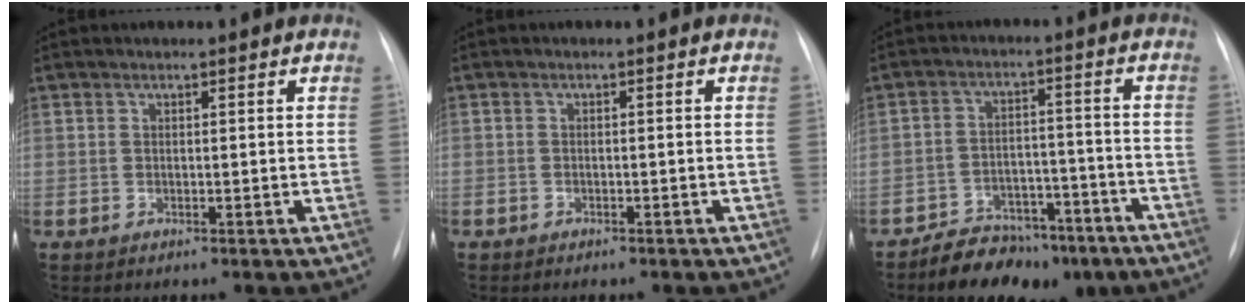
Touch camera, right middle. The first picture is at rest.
{"total": 1.4, "force": [-1.1, 0.8, 0.4], "torque": [-0.008, 0.001, -0.011]}
{"total": 11.0, "force": [-8.3, 5.5, 4.7], "torque": [-0.060, 0.023, -0.125]}